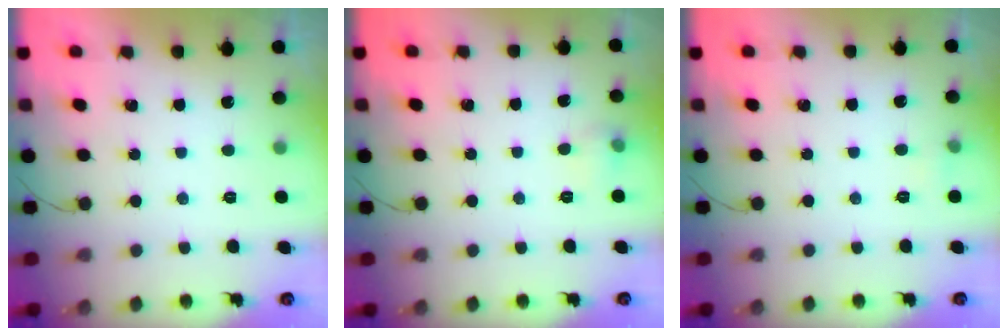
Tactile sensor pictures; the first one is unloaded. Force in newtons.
{"total": 4.9, "press": 4.6, "slide": 1.8}
{"total": 6.7, "press": 2.8, "slide": 6.1}